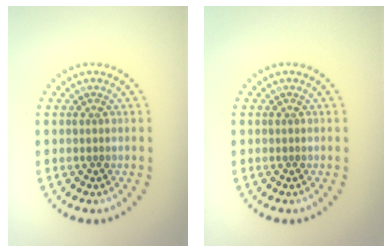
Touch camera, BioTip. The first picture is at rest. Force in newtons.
{"total": 0.0}